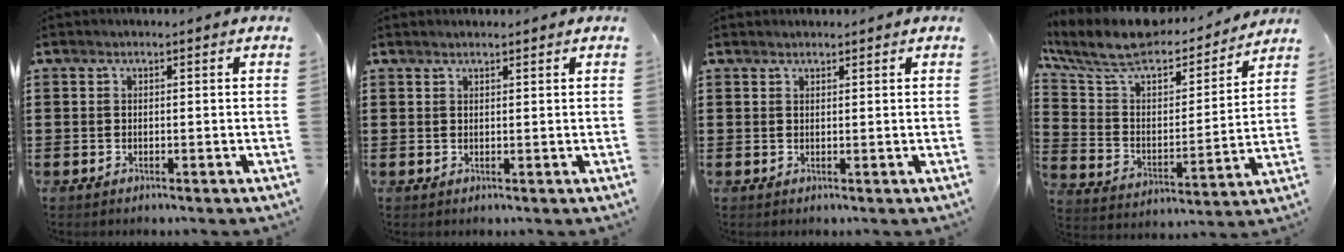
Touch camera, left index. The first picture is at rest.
{"total": 0.9, "force": [0.8, 0.0, 0.3], "torque": [-0.007, -0.001, 0.016]}
{"total": 0.9, "force": [0.9, 0.2, 0.1], "torque": [-0.004, 0.000, 0.017]}
{"total": 10.0, "force": [8.6, 2.7, 4.4], "torque": [-0.125, -0.057, 0.147]}